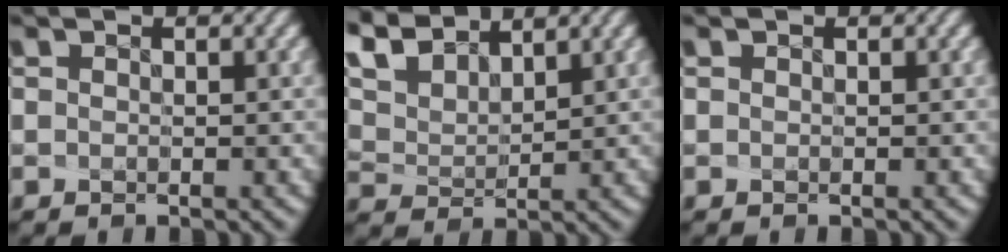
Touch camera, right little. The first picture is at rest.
{"total": 3.4, "force": [3.1, 0.8, 1.0], "torque": [-0.046, 0.001, 0.066]}
{"total": 0.0}